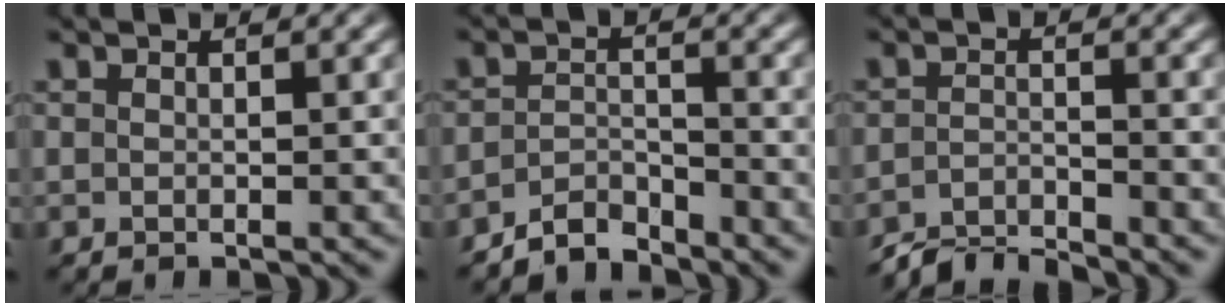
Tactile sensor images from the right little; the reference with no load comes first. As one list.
[{"total": 3.9, "force": [-3.6, 1.1, 1.0], "torque": [-0.013, -0.012, -0.061]}, {"total": 4.4, "force": [-4.3, 0.6, 0.8], "torque": [-0.012, -0.012, -0.072]}]